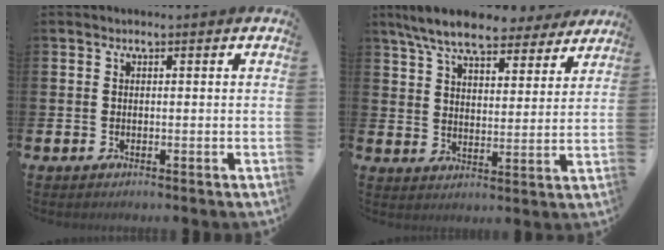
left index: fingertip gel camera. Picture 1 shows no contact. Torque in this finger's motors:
{"motor_torque": [1.10, -1.04, 1.05, 0.21]}